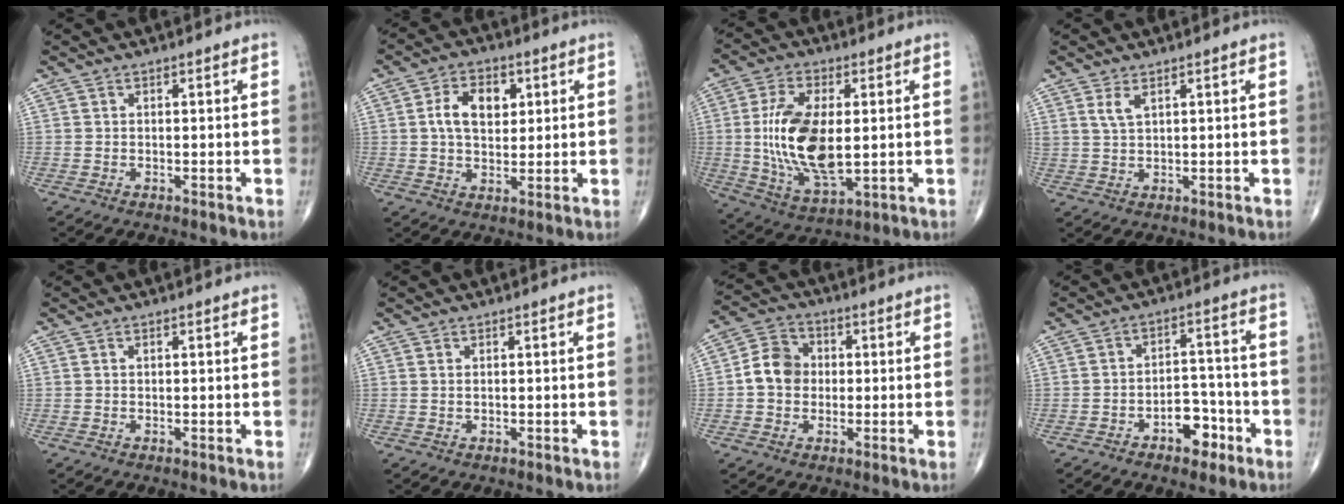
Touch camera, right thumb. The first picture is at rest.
{"total": 8.4, "force": [2.0, 5.5, 6.1], "torque": [-0.085, 0.000, 0.032]}
{"total": 16.8, "force": [0.6, 8.2, 14.7], "torque": [-0.283, -0.016, 0.020]}
{"total": 2.8, "force": [1.6, 1.1, 2.0], "torque": [-0.041, -0.006, 0.038]}
{"total": 0.0}
{"total": 0.5, "force": [0.2, 0.3, 0.4], "torque": [-0.008, 0.001, 0.004]}
{"total": 7.7, "force": [-0.1, 6.5, 4.1], "torque": [-0.056, 0.020, -0.014]}
{"total": 7.3, "force": [-3.9, 4.3, 4.4], "torque": [-0.037, 0.041, -0.059]}